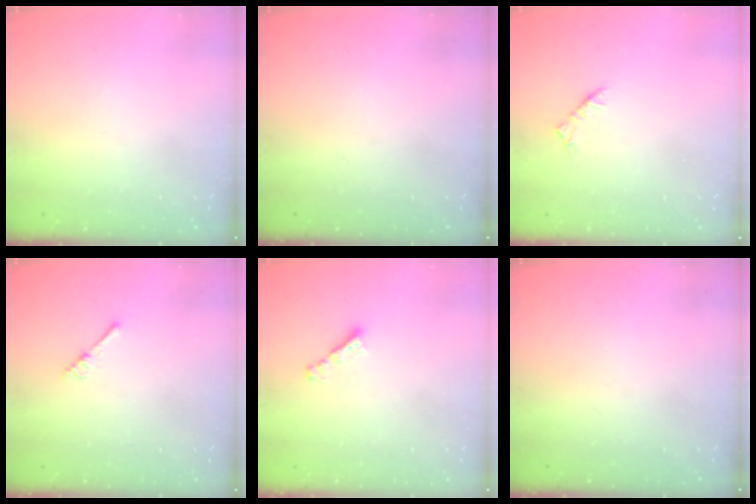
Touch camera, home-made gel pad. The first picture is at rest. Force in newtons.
{"total": 0.0}
{"total": 2.5, "press": 2.4, "slide": 0.7}
{"total": 3.0, "press": 3.0, "slide": 0.3}
{"total": 3.0, "press": 3.0, "slide": 0.1}
{"total": 0.0}